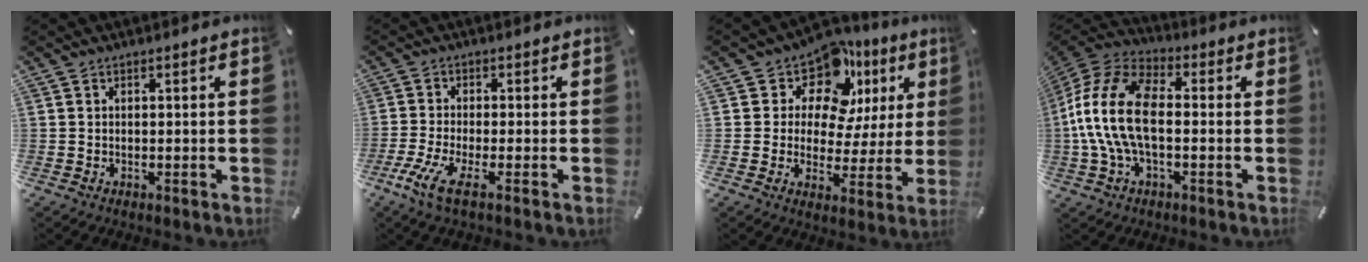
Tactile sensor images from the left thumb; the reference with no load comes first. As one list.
[{"total": 7.1, "force": [-2.8, 1.6, 6.3], "torque": [-0.139, -0.014, -0.052]}, {"total": 13.4, "force": [8.7, 8.3, 5.9], "torque": [-0.102, -0.065, 0.154]}, {"total": 16.1, "force": [-1.3, 8.7, 13.5], "torque": [-0.297, -0.001, -0.028]}]